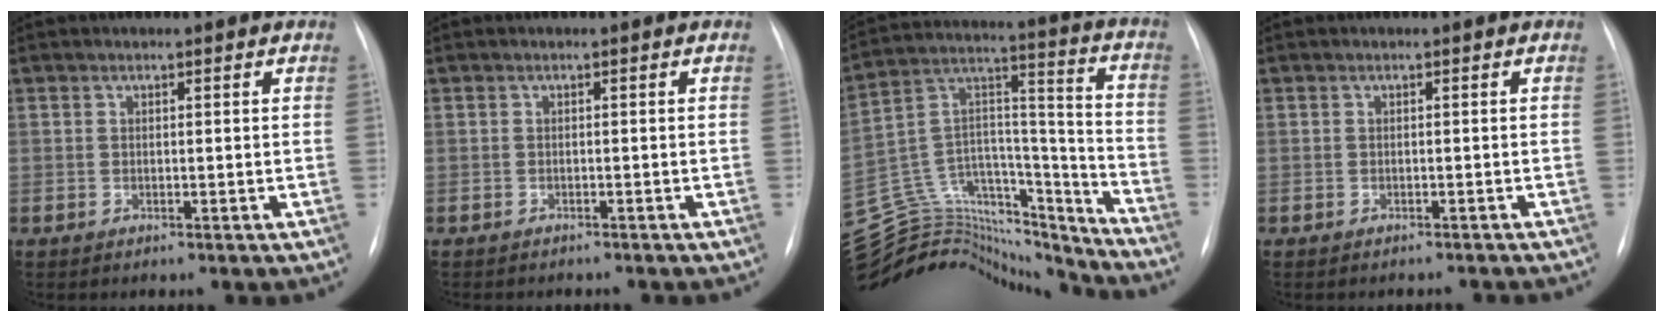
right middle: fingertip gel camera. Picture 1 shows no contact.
{"total": 3.5, "force": [-3.1, 1.0, 1.3], "torque": [-0.018, -0.006, -0.032]}
{"total": 31.0, "force": [-28.7, 8.7, 8.0], "torque": [-0.178, 0.035, -0.440]}
{"total": 3.8, "force": [-3.7, 0.8, 0.8], "torque": [-0.007, -0.001, -0.041]}